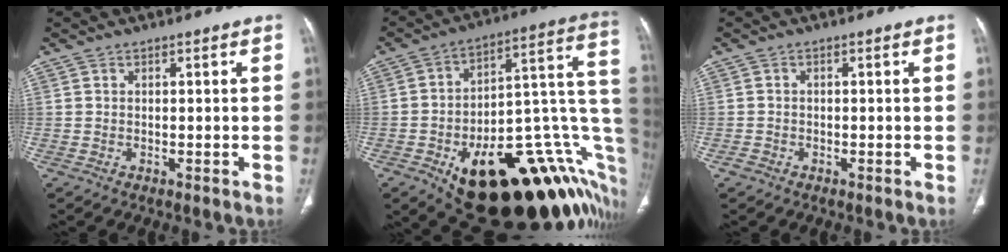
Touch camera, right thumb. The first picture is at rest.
{"total": 34.8, "force": [-12.6, 15.3, 28.6], "torque": [-0.269, 0.081, -0.173]}
{"total": 1.2, "force": [-0.8, 0.9, 0.3], "torque": [-0.006, 0.002, -0.016]}